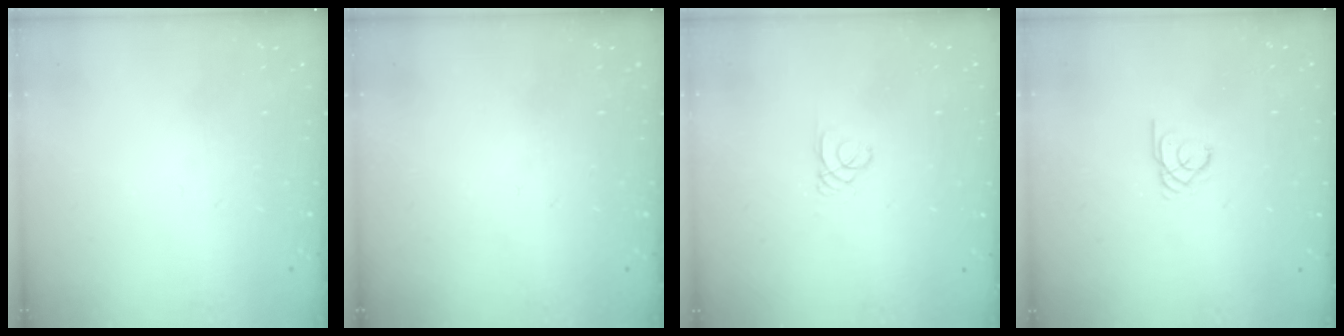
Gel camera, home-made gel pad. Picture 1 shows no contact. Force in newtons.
{"total": 0.0}
{"total": 0.6, "press": 0.6, "slide": 0.1}
{"total": 1.9, "press": 1.9, "slide": 0.1}